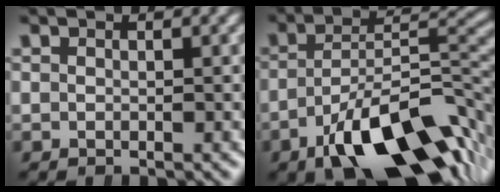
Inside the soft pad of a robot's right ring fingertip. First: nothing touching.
{"total": 12.8, "force": [-5.2, 5.5, 10.4], "torque": [-0.128, -0.020, -0.068]}